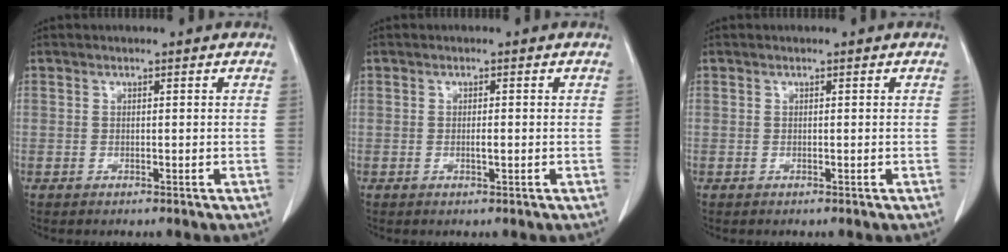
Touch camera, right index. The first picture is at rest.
{"total": 0.8, "force": [-0.1, 0.2, 0.7], "torque": [-0.014, -0.001, 0.000]}
{"total": 0.0}